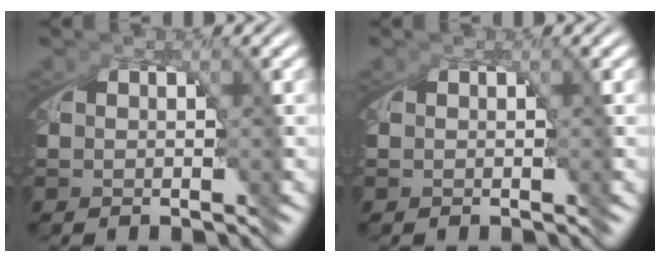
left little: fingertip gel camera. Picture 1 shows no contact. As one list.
[{"total": 0.0}]